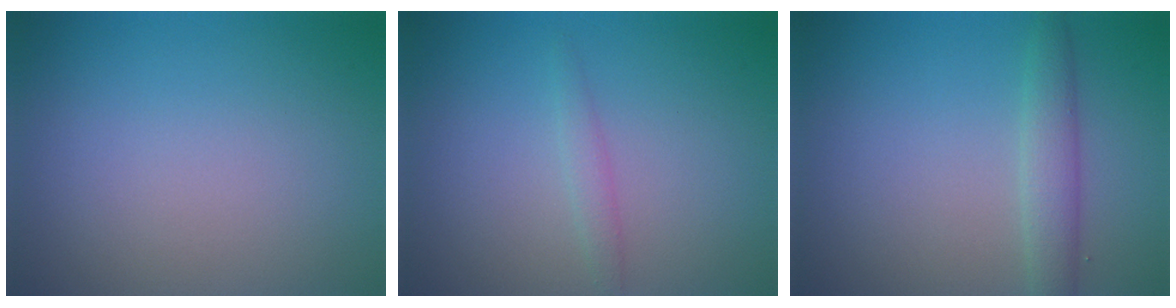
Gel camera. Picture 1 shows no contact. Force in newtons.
{"total": 1.0, "press": 1.0, "slide": 0.1}
{"total": 2.4, "press": 2.4, "slide": 0.1}